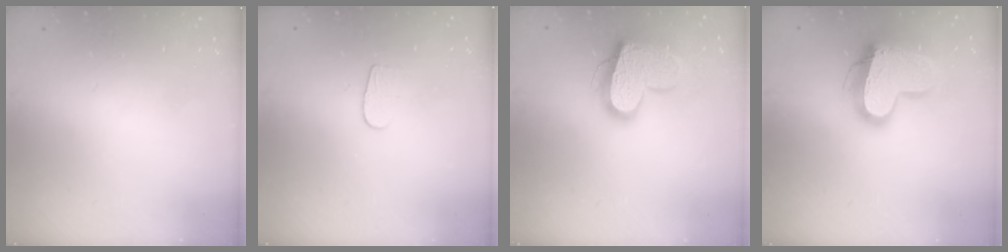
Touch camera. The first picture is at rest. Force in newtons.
{"total": 4.3, "press": 4.2, "slide": 0.3}
{"total": 19.3, "press": 19.2, "slide": 1.5}
{"total": 16.7, "press": 16.6, "slide": 1.4}